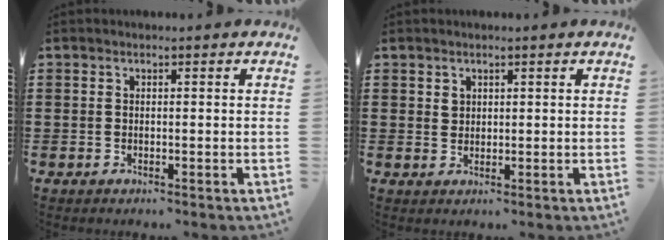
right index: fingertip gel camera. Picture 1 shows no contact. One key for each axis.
{"total": 1.3, "fx": 0.7, "fy": 1.0, "fz": 0.4, "tx": -0.010, "ty": 0.002, "tz": 0.015}